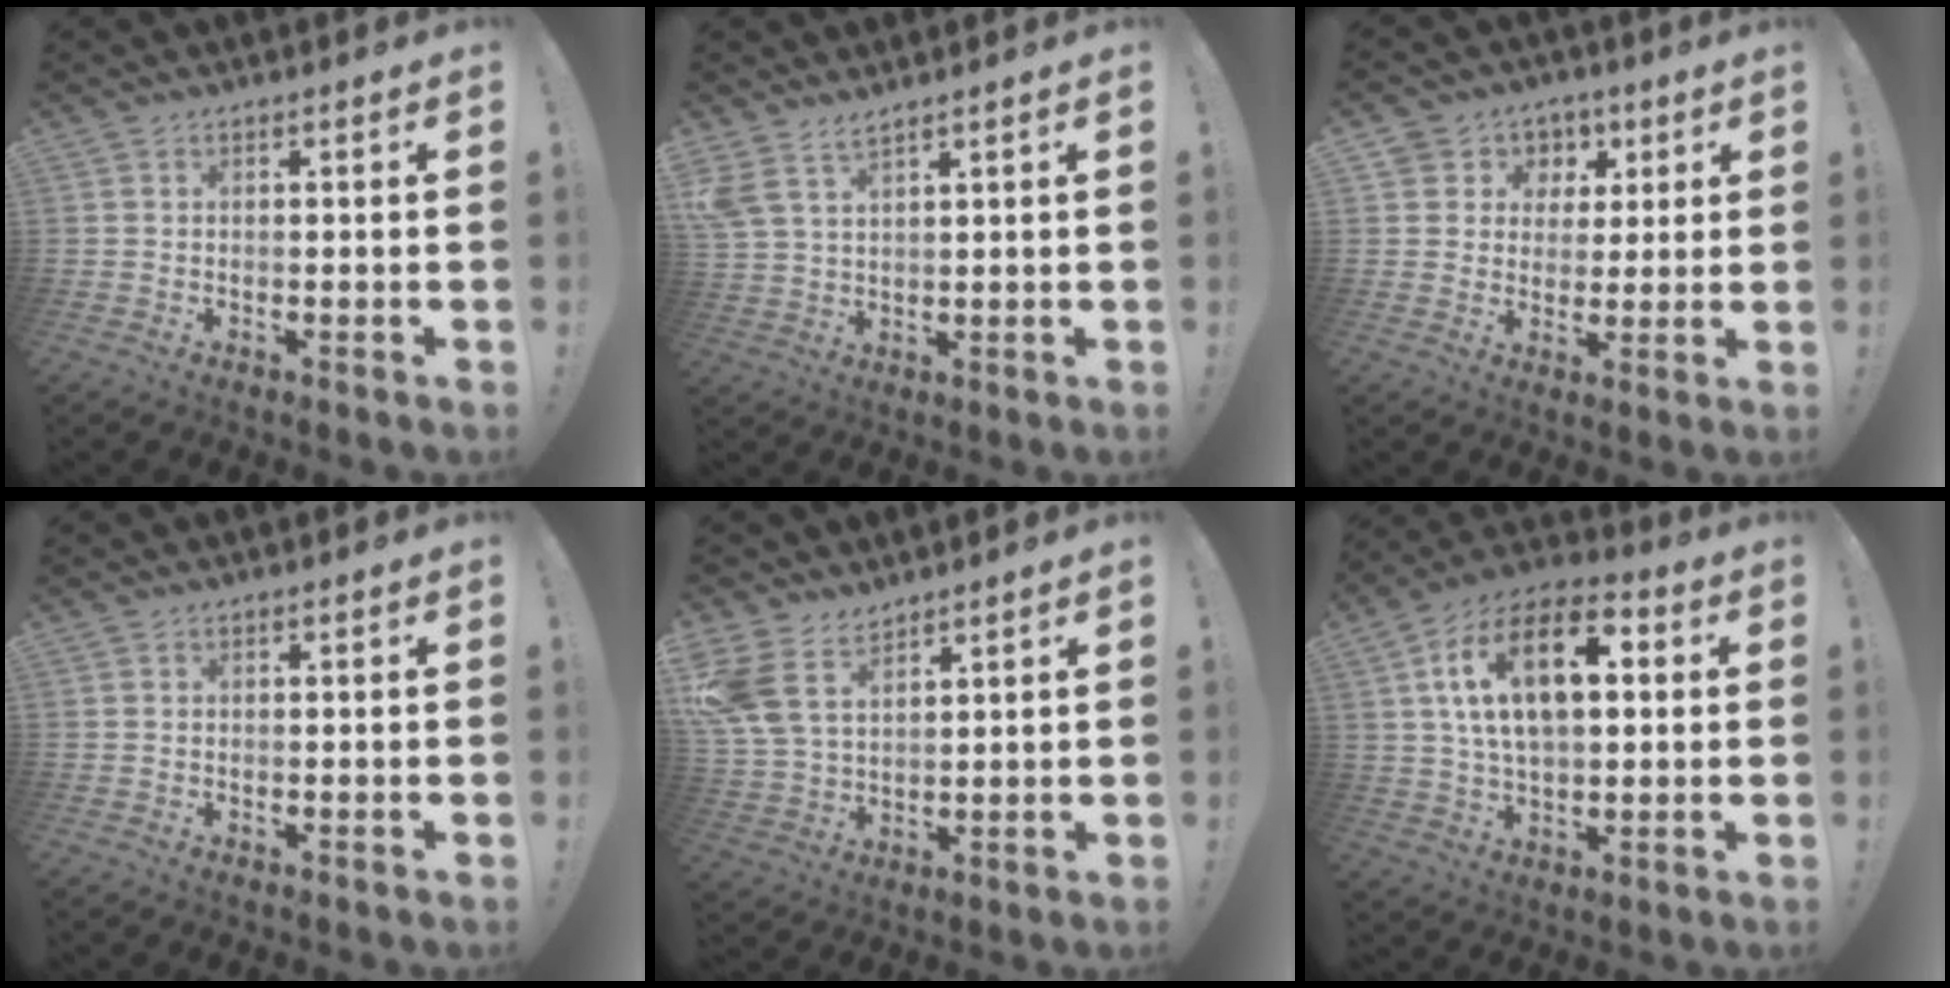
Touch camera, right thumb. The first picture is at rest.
{"total": 5.8, "force": [4.7, 1.8, 2.9], "torque": [-0.060, -0.018, 0.092]}
{"total": 7.3, "force": [1.6, 7.0, 1.4], "torque": [-0.022, -0.007, 0.037]}
{"total": 0.0}
{"total": 11.1, "force": [7.2, 6.7, 5.3], "torque": [-0.112, -0.038, 0.144]}
{"total": 19.4, "force": [4.7, 10.6, 15.5], "torque": [-0.281, 0.003, 0.071]}